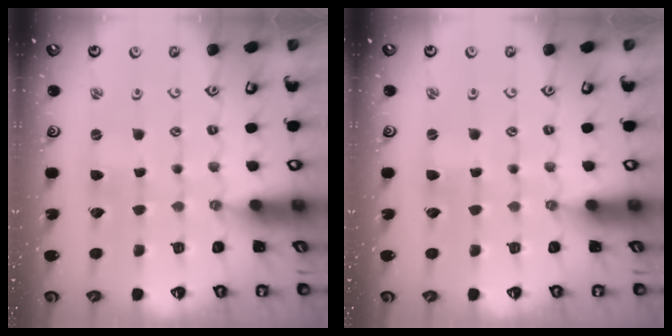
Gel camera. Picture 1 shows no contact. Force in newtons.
{"total": 0.0}